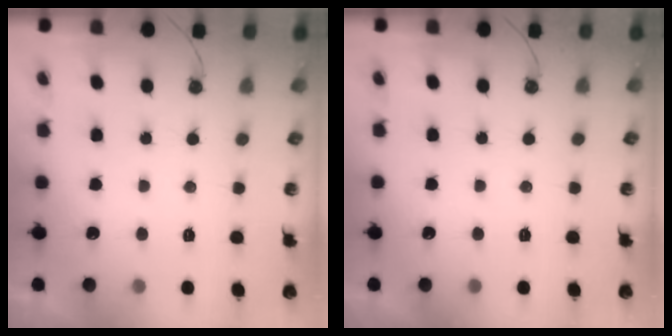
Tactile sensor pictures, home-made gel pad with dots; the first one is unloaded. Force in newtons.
{"total": 0.0}